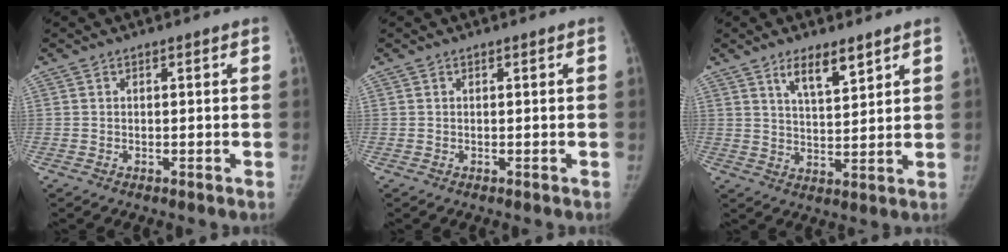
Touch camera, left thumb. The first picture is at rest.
{"total": 0.0}
{"total": 6.7, "force": [4.5, 2.0, 4.5], "torque": [-0.061, -0.031, 0.079]}